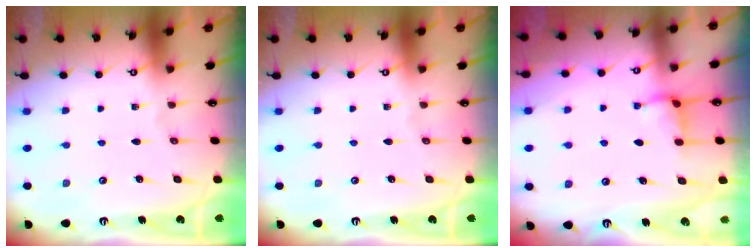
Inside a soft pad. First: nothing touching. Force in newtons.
{"total": 0.0}
{"total": 2.6, "press": 2.6, "slide": 0.4}